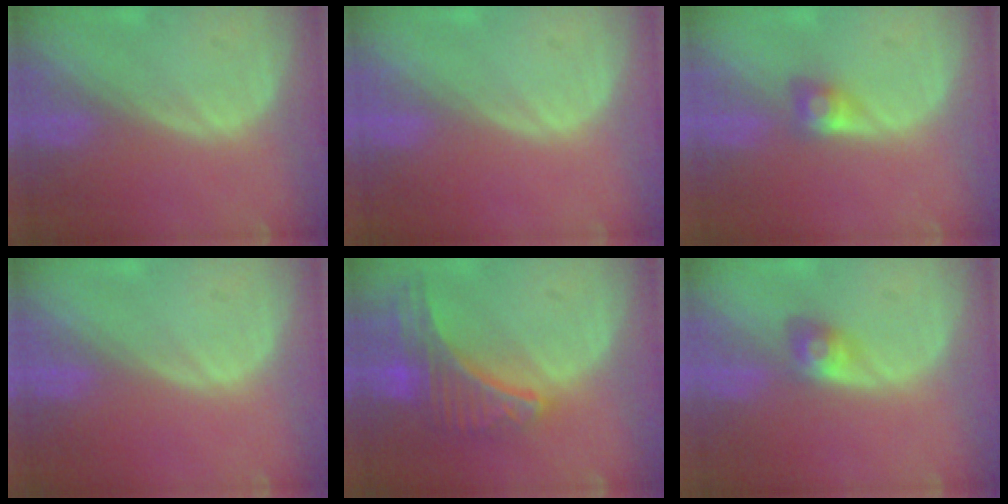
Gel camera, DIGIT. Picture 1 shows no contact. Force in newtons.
{"total": 0.0}
{"total": 2.7, "press": 2.5, "slide": 1.1}
{"total": 0.0}
{"total": 9.0, "press": 7.9, "slide": 4.3}
{"total": 2.8, "press": 2.6, "slide": 1.0}